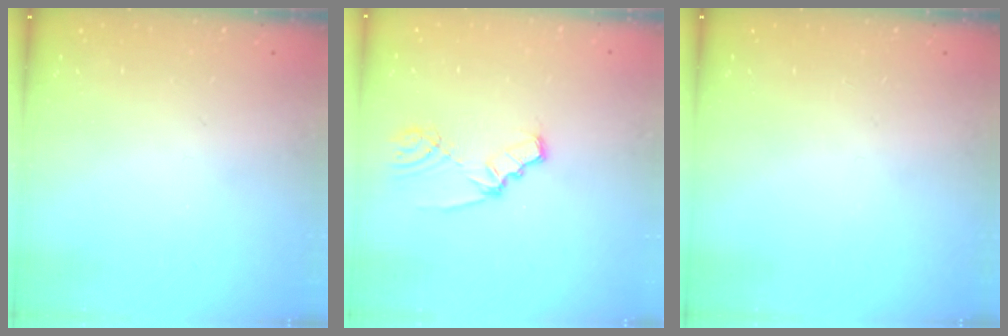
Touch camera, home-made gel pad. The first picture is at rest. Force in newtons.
{"total": 2.7, "press": 2.7, "slide": 0.3}
{"total": 0.0}